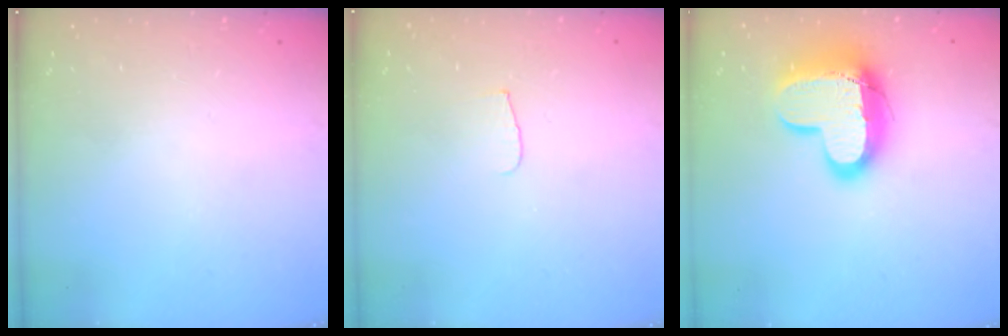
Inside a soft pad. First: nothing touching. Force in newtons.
{"total": 4.3, "press": 4.2, "slide": 0.4}
{"total": 17.4, "press": 17.3, "slide": 1.3}